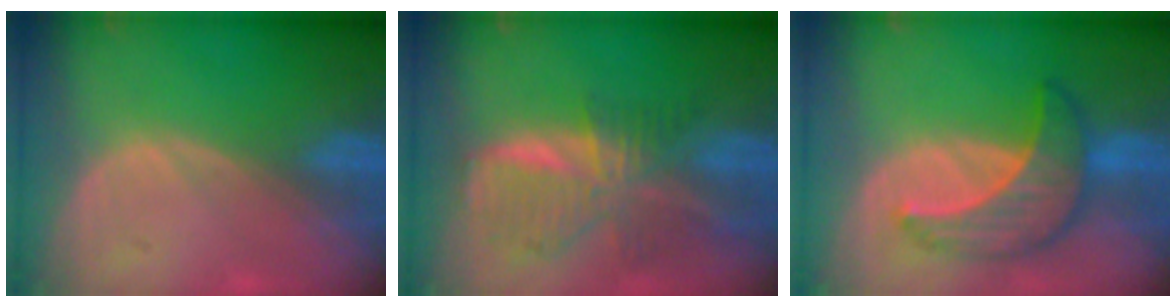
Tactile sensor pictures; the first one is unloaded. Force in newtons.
{"total": 8.9, "press": 7.8, "slide": 4.4}
{"total": 7.7, "press": 7.7, "slide": 0.4}